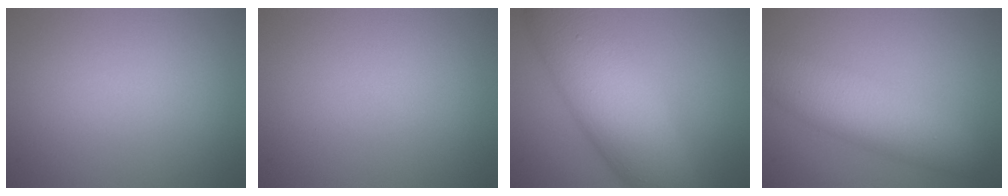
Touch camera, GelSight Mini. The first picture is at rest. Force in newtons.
{"total": 0.0}
{"total": 9.8, "press": 9.8, "slide": 0.3}
{"total": 6.2, "press": 6.2, "slide": 0.2}